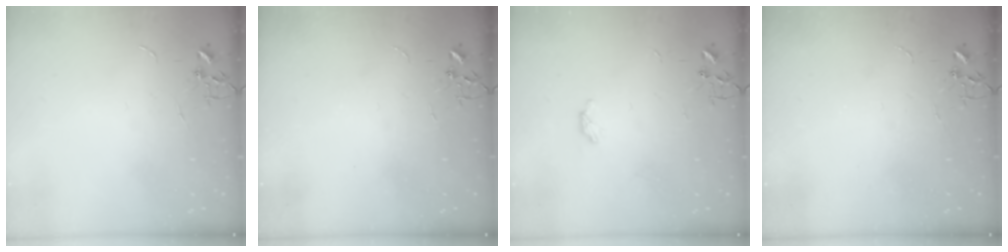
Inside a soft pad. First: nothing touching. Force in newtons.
{"total": 0.0}
{"total": 2.8, "press": 2.8, "slide": 0.5}
{"total": 0.0}